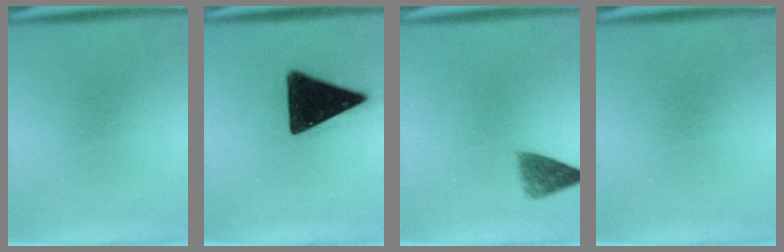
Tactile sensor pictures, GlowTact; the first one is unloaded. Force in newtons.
{"total": 17.9}
{"total": 3.4}
{"total": 0.0}